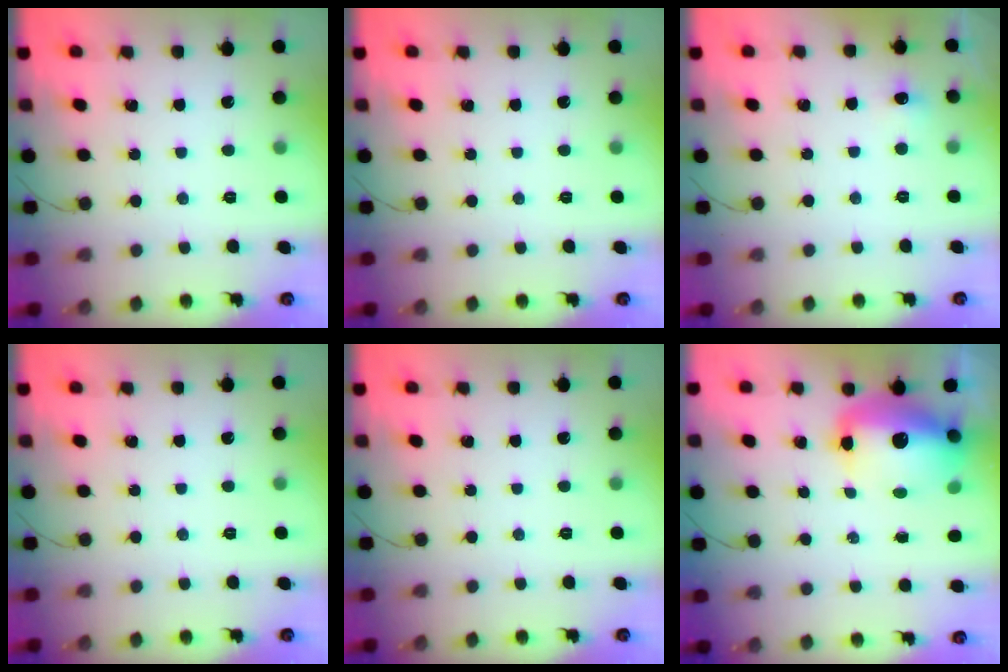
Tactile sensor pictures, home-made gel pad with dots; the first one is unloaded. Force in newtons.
{"total": 0.0}
{"total": 4.3, "press": 4.1, "slide": 1.3}
{"total": 0.0}
{"total": 0.0}
{"total": 14.2, "press": 13.8, "slide": 3.3}